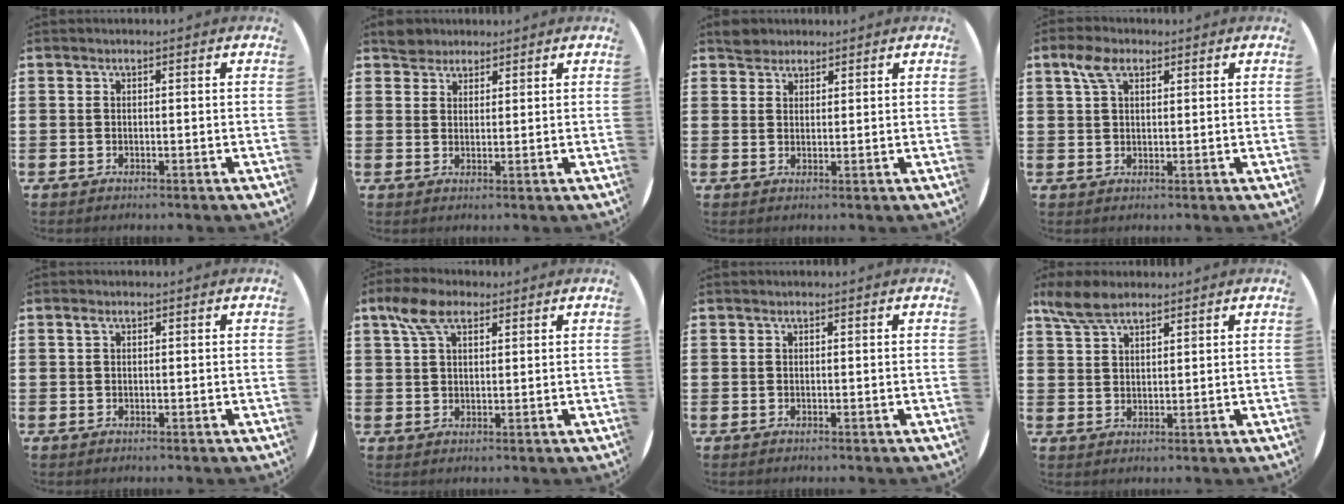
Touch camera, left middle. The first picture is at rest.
{"total": 2.8, "force": [2.6, 1.1, -0.1], "torque": [0.002, 0.002, 0.051]}
{"total": 2.6, "force": [2.3, 1.1, -0.1], "torque": [0.004, 0.003, 0.045]}
{"total": 4.1, "force": [2.4, 2.1, 2.5], "torque": [-0.056, 0.008, 0.044]}
{"total": 0.7, "force": [0.3, 0.4, 0.5], "torque": [-0.004, 0.000, 0.005]}
{"total": 5.8, "force": [3.6, 3.0, 3.4], "torque": [-0.071, 0.005, 0.065]}
{"total": 0.0}
{"total": 5.5, "force": [4.5, 1.8, 2.5], "torque": [-0.060, -0.006, 0.086]}